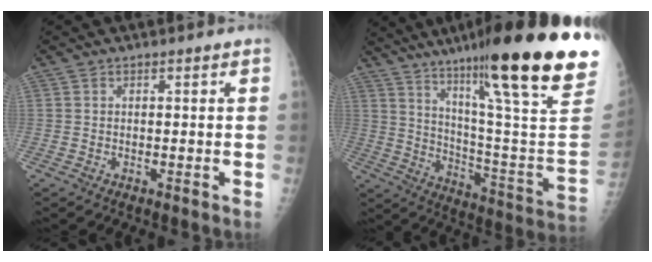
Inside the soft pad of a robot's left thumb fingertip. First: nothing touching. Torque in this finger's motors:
{"motor_torque": [2.64, 2.36, 1.37, -1.40, 0.19]}